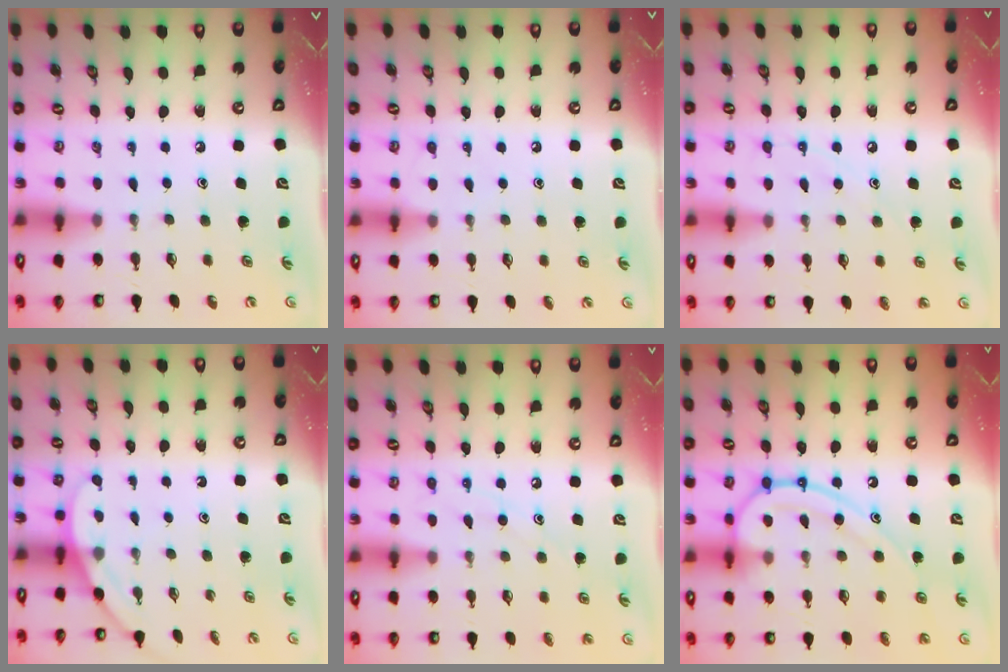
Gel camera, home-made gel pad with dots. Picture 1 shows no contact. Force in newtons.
{"total": 5.9, "press": 5.9, "slide": 0.8}
{"total": 8.2, "press": 8.2, "slide": 0.6}
{"total": 2.8, "press": 2.8, "slide": 0.2}
{"total": 7.9, "press": 7.9, "slide": 0.6}
{"total": 16.1, "press": 16.0, "slide": 1.4}